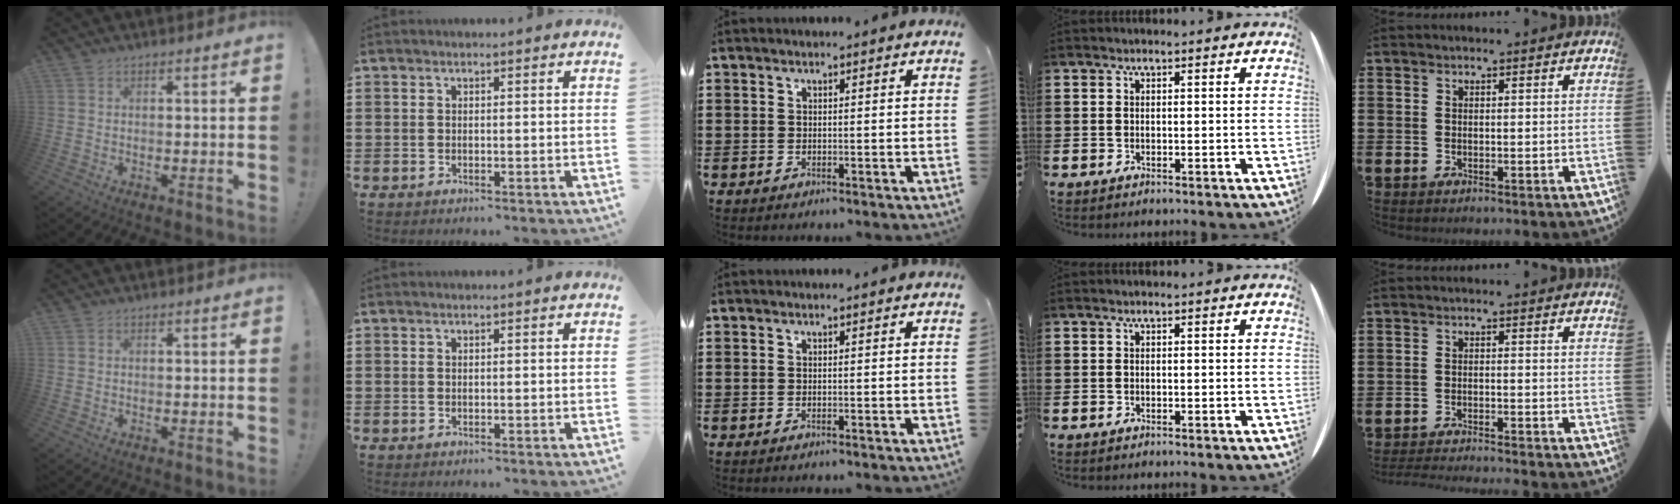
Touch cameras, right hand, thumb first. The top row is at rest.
{"little": {"total": 2.1, "force": [-2.1, -0.3, 0.2], "torque": [-0.003, 0.002, -0.043]}}